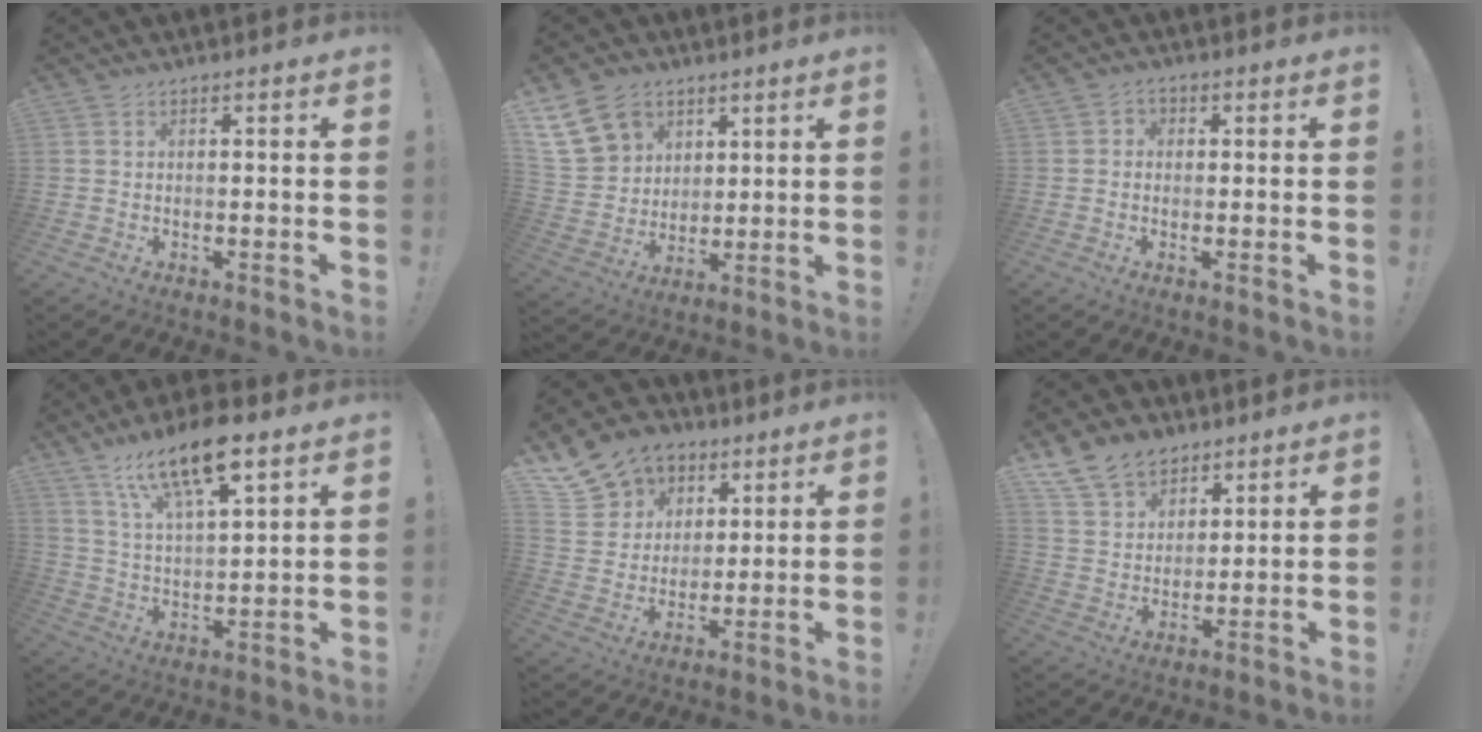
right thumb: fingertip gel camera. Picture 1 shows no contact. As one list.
[{"total": 14.6, "force": [7.7, 11.1, 5.6], "torque": [-0.090, -0.036, 0.159]}, {"total": 1.9, "force": [-0.7, 1.5, 1.0], "torque": [-0.020, 0.009, -0.012]}, {"total": 16.0, "force": [10.4, 5.2, 11.1], "torque": [-0.193, -0.053, 0.177]}, {"total": 14.1, "force": [8.5, 10.6, 3.8], "torque": [-0.060, -0.055, 0.174]}, {"total": 12.6, "force": [8.8, 8.3, 3.4], "torque": [-0.059, -0.060, 0.173]}]